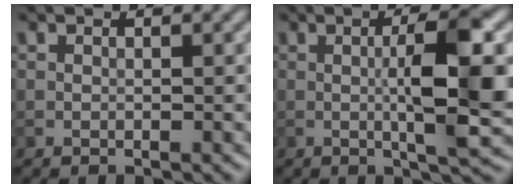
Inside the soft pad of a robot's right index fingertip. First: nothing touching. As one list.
[{"total": 7.3, "force": [0.0, 1.3, 7.2], "torque": [-0.114, 0.003, 0.002]}]